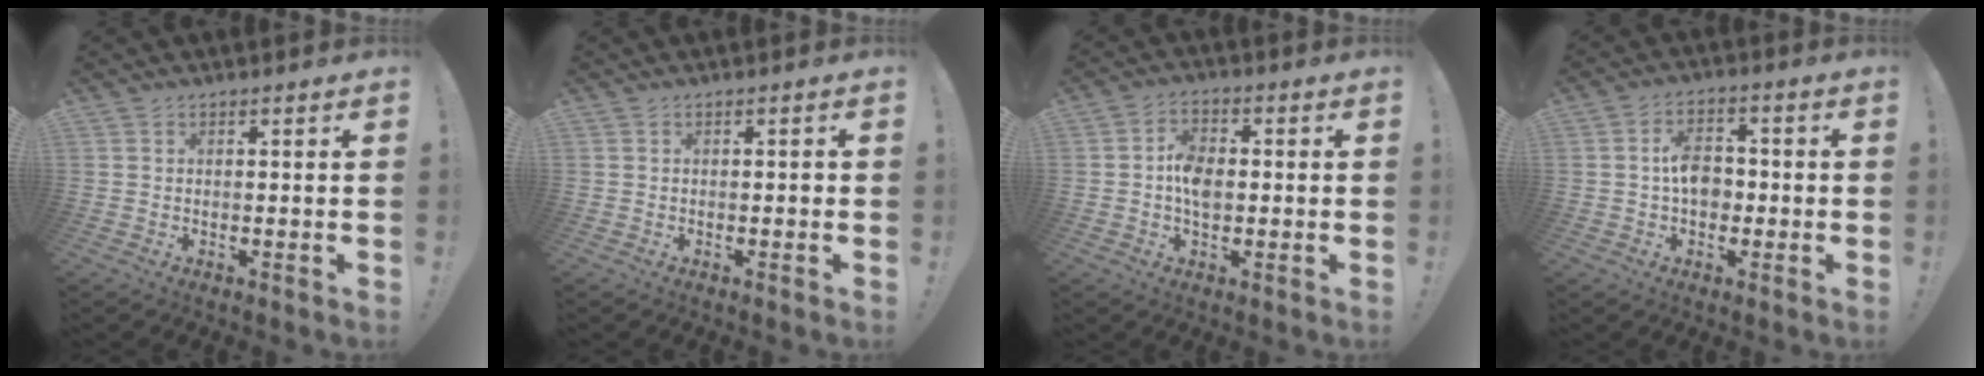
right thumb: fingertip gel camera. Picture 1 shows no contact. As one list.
[{"total": 0.6, "force": [-0.4, 0.3, 0.3], "torque": [-0.011, 0.005, -0.007]}, {"total": 7.2, "force": [-0.7, 5.1, 5.0], "torque": [-0.078, 0.007, -0.016]}, {"total": 7.8, "force": [-0.6, 5.7, 5.3], "torque": [-0.078, 0.011, -0.011]}]